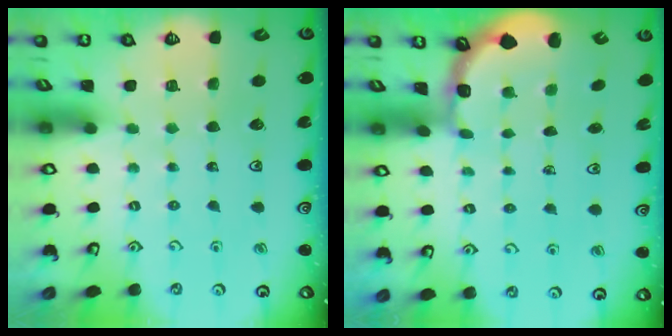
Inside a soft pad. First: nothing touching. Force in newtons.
{"total": 1.7, "press": 1.6, "slide": 0.5}